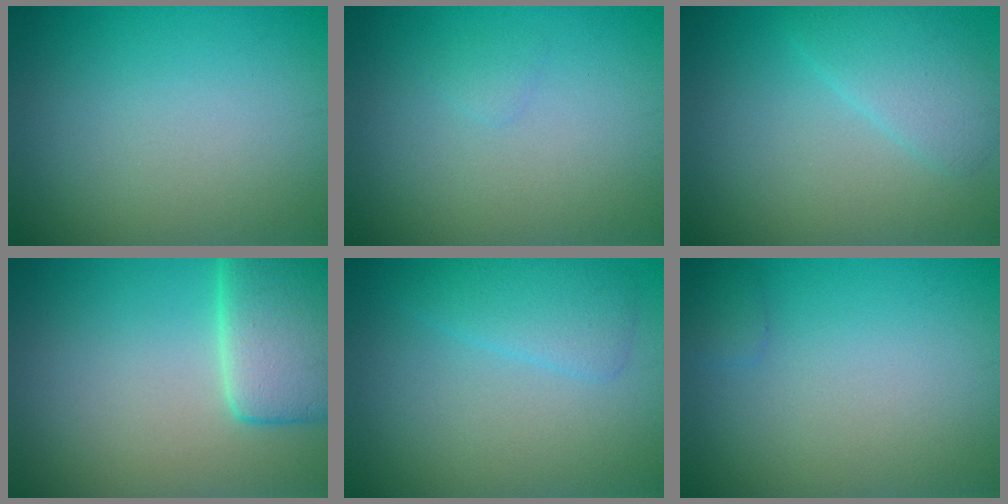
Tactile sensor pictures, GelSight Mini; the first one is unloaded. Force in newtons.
{"total": 0.5, "press": 0.5, "slide": 0.1}
{"total": 2.7, "press": 2.7, "slide": 0.1}
{"total": 7.4, "press": 7.4, "slide": 0.5}
{"total": 2.6, "press": 2.6, "slide": 0.1}
{"total": 0.7, "press": 0.7, "slide": 0.0}